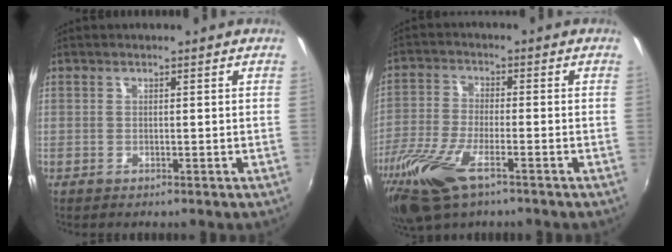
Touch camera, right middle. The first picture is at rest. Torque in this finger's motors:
{"motor_torque": [1.19, -0.95, 0.32, 0.21]}